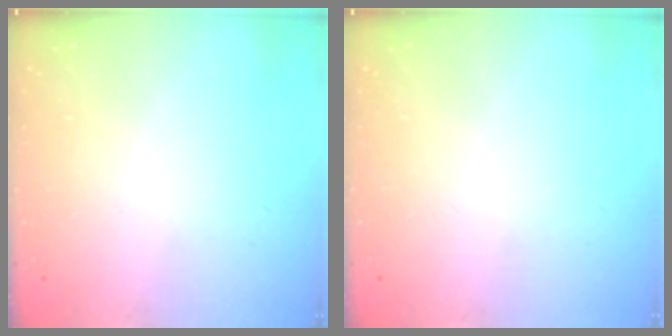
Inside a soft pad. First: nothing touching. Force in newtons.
{"total": 0.0}